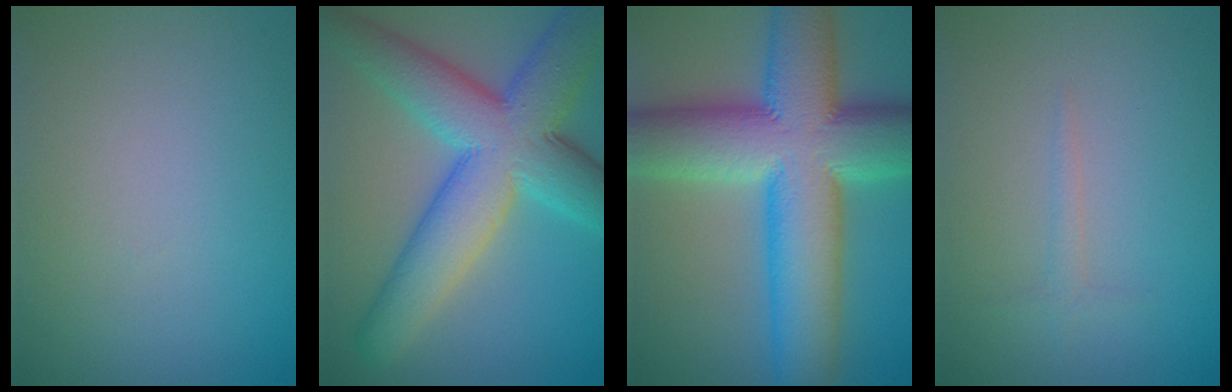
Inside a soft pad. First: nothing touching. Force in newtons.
{"total": 10.9, "press": 10.9, "slide": 0.1}
{"total": 14.9, "press": 14.9, "slide": 0.5}
{"total": 0.8, "press": 0.8, "slide": 0.1}